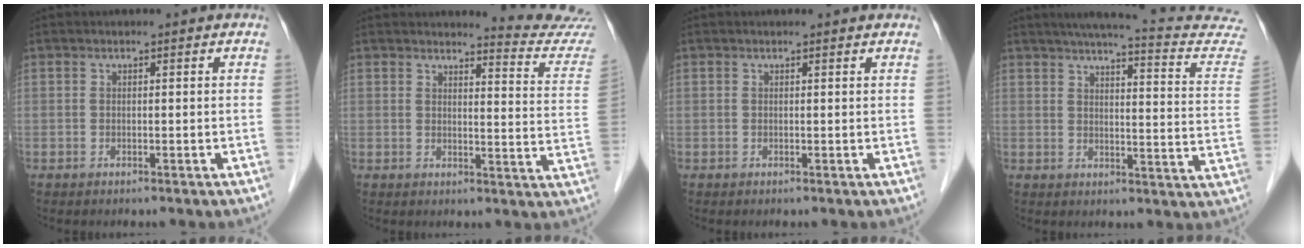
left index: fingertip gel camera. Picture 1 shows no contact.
{"total": 10.5, "force": [10.4, -1.3, -0.1], "torque": [0.000, -0.108, 0.100]}
{"total": 1.1, "force": [1.1, 0.0, 0.2], "torque": [-0.012, 0.001, 0.007]}
{"total": 19.8, "force": [18.0, 1.4, 8.2], "torque": [-0.096, -0.052, 0.194]}